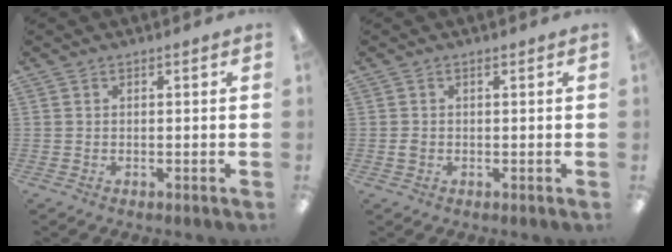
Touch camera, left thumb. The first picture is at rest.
{"total": 1.3, "force": [-0.1, 0.9, 0.9], "torque": [-0.018, 0.003, -0.002]}